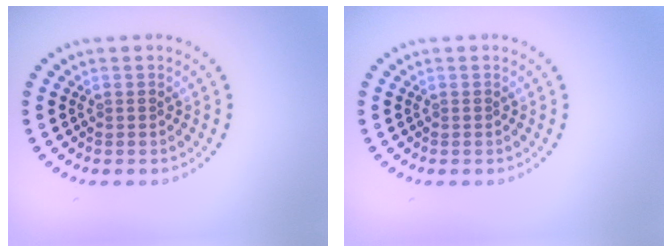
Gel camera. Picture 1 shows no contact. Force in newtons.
{"total": 0.0}